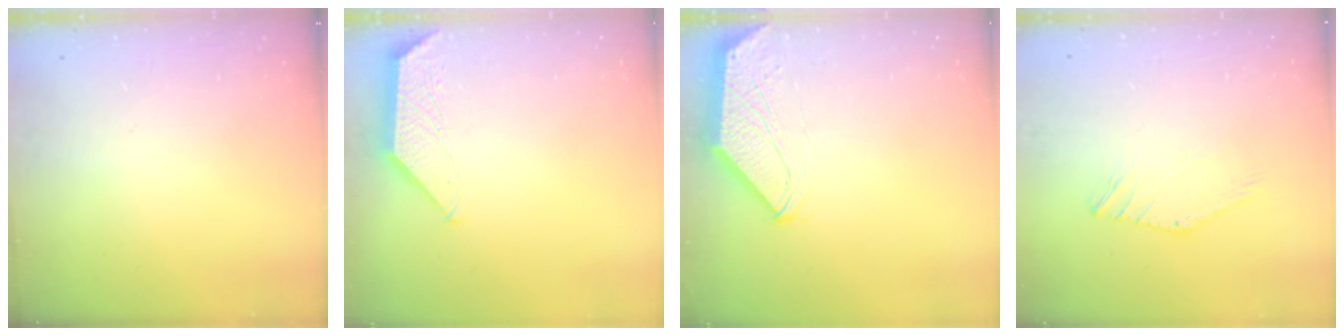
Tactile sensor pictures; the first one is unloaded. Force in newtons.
{"total": 1.4, "press": 1.4, "slide": 0.3}
{"total": 0.0}
{"total": 1.7, "press": 1.6, "slide": 0.4}